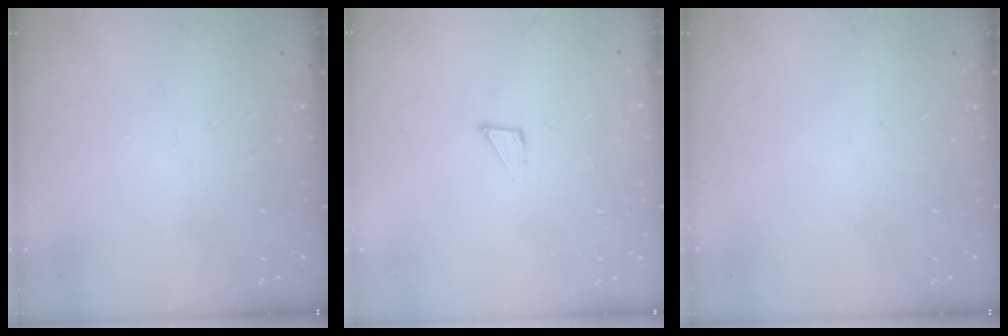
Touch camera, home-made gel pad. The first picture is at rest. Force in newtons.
{"total": 2.1, "press": 2.1, "slide": 0.1}
{"total": 0.0}